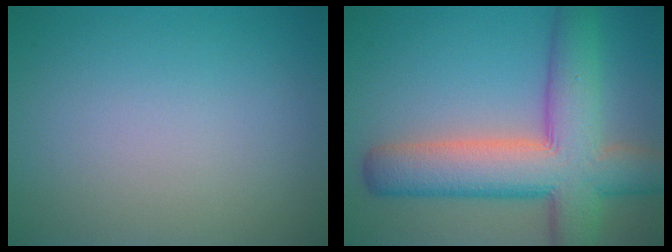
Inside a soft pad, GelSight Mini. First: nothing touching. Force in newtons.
{"total": 10.4, "press": 10.4, "slide": 0.6}